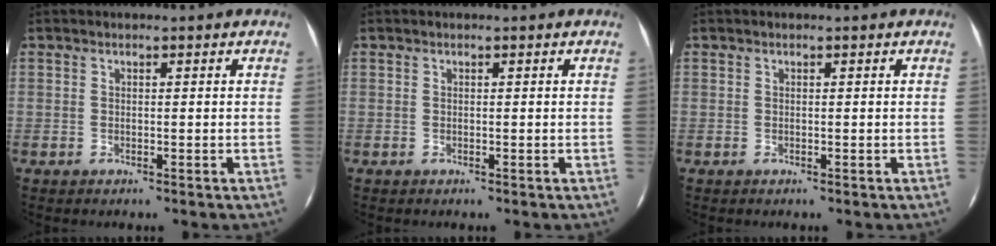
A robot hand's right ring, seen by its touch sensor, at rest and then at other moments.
{"total": 0.0}
{"total": 0.0}